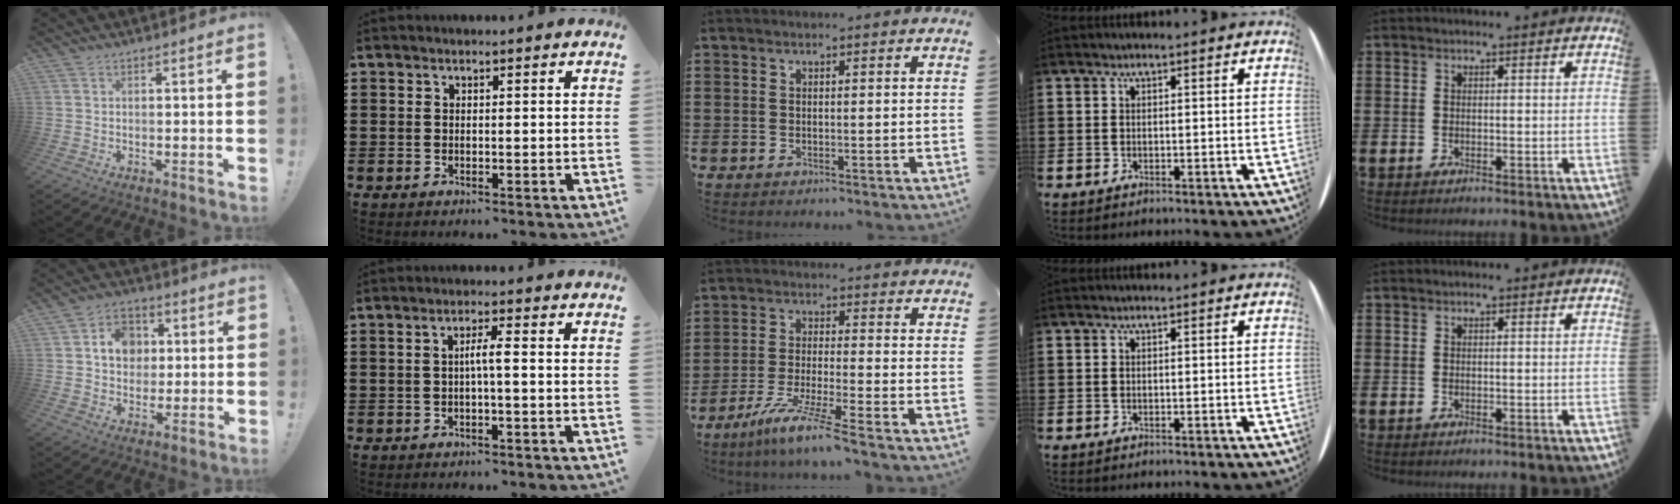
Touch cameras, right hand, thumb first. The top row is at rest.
{"thumb": {"total": 10.8, "force": [2.4, 9.4, 4.9], "torque": [-0.065, -0.001, 0.050]}, "index": {"total": 2.6, "force": [-0.4, 0.1, 2.6], "torque": [-0.050, 0.001, -0.010]}, "middle": {"total": 7.7, "force": [-6.2, -0.4, 4.5], "torque": [-0.099, -0.016, -0.121]}}